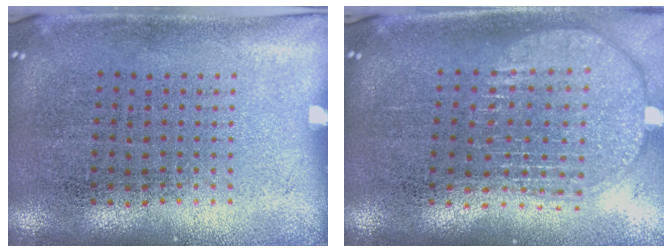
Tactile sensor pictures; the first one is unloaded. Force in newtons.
{"total": 1.9, "press": 1.7, "slide": 1.0}